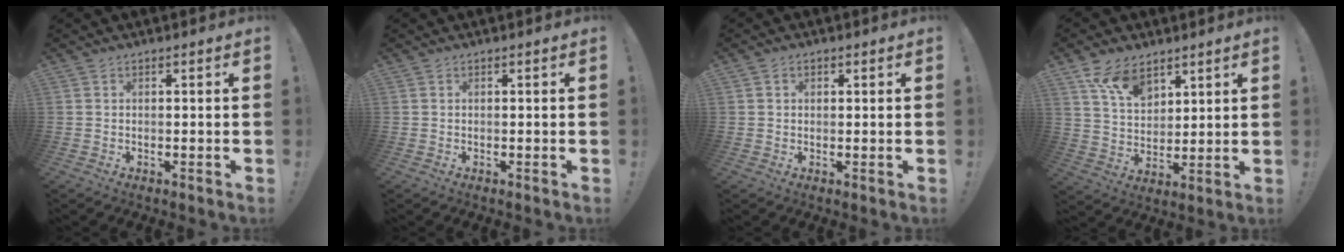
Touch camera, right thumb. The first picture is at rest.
{"total": 0.0}
{"total": 1.2, "force": [0.3, 1.1, 0.5], "torque": [-0.003, 0.001, 0.004]}
{"total": 11.4, "force": [7.6, 6.5, 5.6], "torque": [-0.102, -0.033, 0.147]}